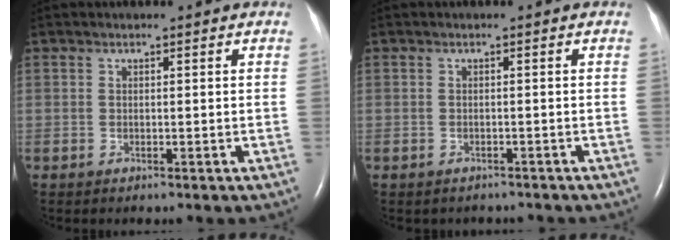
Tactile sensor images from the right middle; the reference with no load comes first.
{"total": 2.6, "force": [-2.3, 1.2, 0.3], "torque": [-0.011, 0.000, -0.026]}